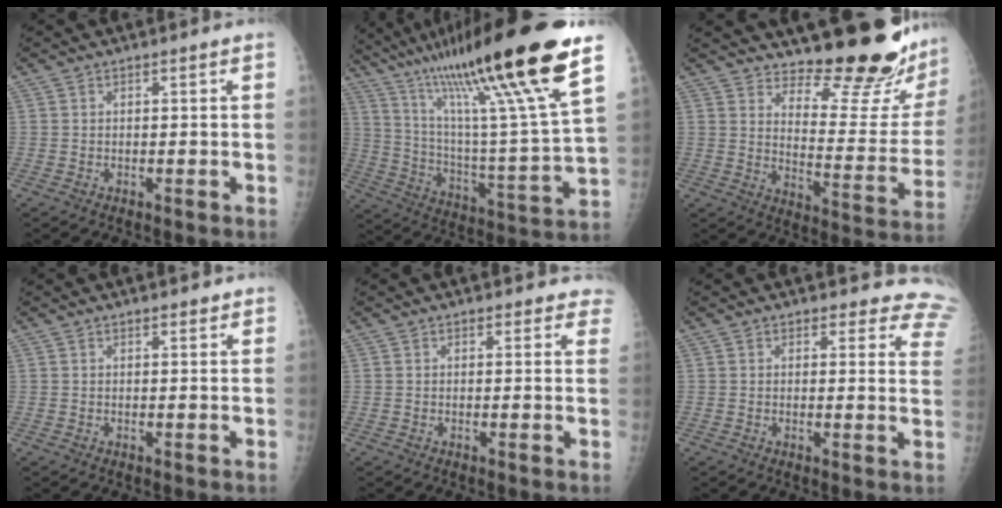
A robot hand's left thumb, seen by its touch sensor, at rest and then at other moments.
{"total": 31.9, "force": [19.8, 3.0, 24.8], "torque": [-0.407, -0.051, 0.335]}
{"total": 19.8, "force": [18.0, 3.5, 7.5], "torque": [-0.062, -0.185, 0.236]}
{"total": 1.0, "force": [0.8, 0.5, 0.3], "torque": [0.000, -0.004, 0.009]}
{"total": 4.0, "force": [3.5, 1.9, 0.1], "torque": [0.039, -0.014, 0.017]}
{"total": 10.6, "force": [9.6, 4.3, 1.5], "torque": [0.047, -0.053, 0.063]}